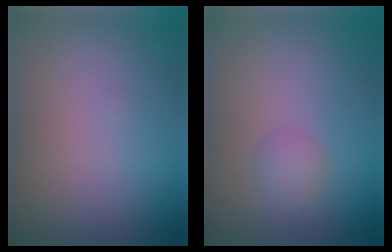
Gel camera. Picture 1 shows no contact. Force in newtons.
{"total": 1.6, "press": 1.6, "slide": 0.0}